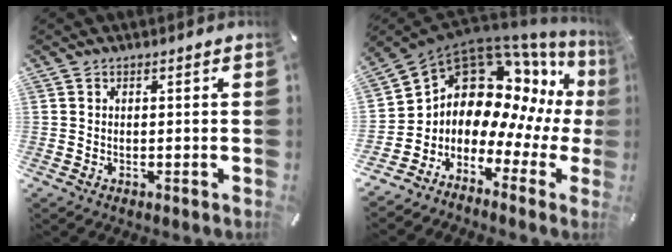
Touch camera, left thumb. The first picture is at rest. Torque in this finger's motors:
{"motor_torque": [0.24, 1.87, 1.53, 1.24, 0.16]}